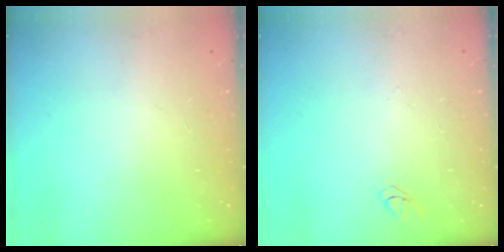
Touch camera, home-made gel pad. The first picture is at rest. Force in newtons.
{"total": 2.7, "press": 2.7, "slide": 0.3}